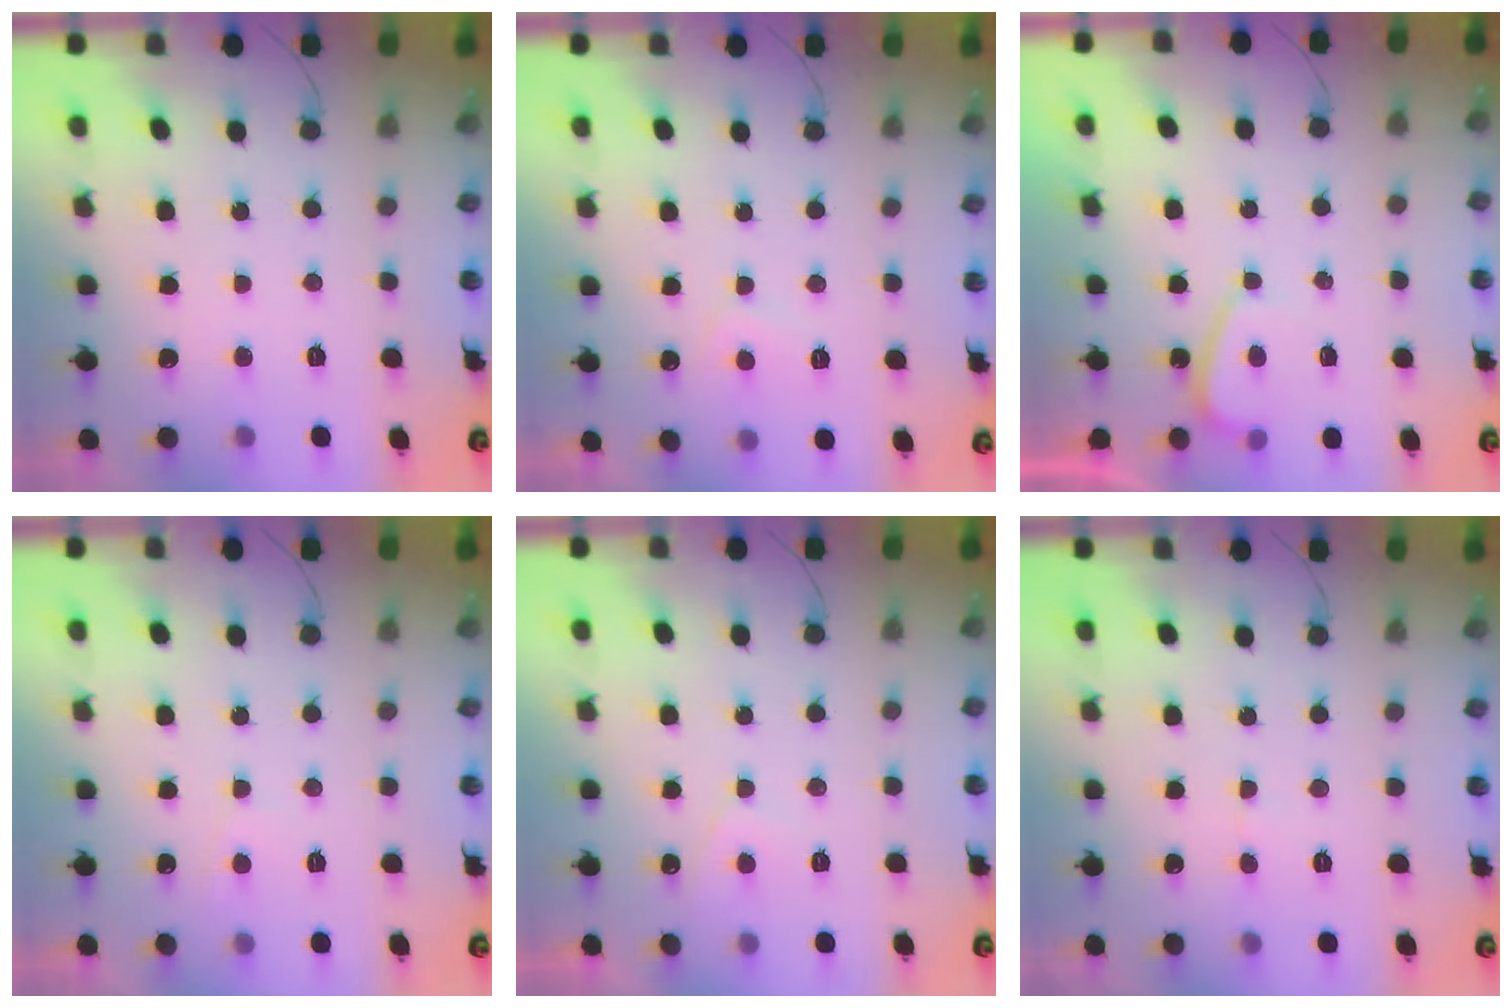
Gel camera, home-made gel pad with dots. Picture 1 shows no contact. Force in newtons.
{"total": 3.0, "press": 3.0, "slide": 0.5}
{"total": 2.2, "press": 2.1, "slide": 0.6}
{"total": 2.7, "press": 2.7, "slide": 0.3}
{"total": 2.7, "press": 2.7, "slide": 0.6}
{"total": 3.3, "press": 3.3, "slide": 0.3}